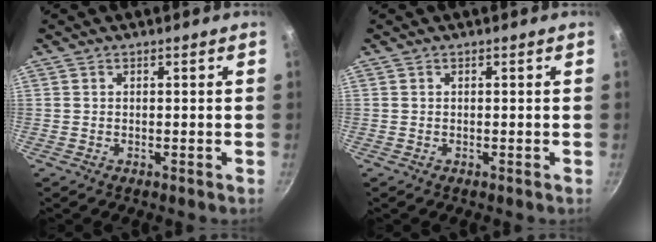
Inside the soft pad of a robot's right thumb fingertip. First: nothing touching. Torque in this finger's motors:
{"motor_torque": [-0.03, -0.03, 0.14, -0.08, 0.03]}